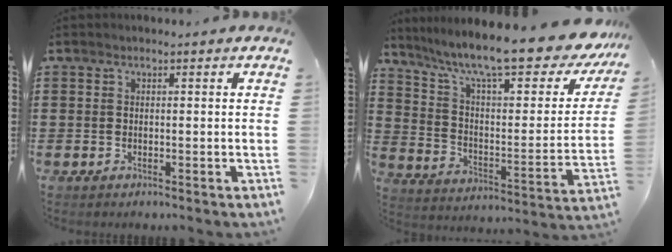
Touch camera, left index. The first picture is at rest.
{"total": 12.9, "force": [10.1, 1.1, 7.8], "torque": [-0.160, -0.073, 0.165]}